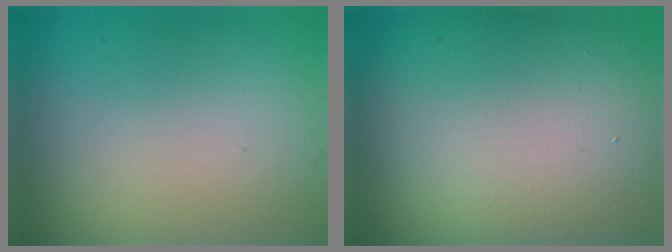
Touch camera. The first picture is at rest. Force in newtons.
{"total": 16.3, "press": 16.3, "slide": 1.1}